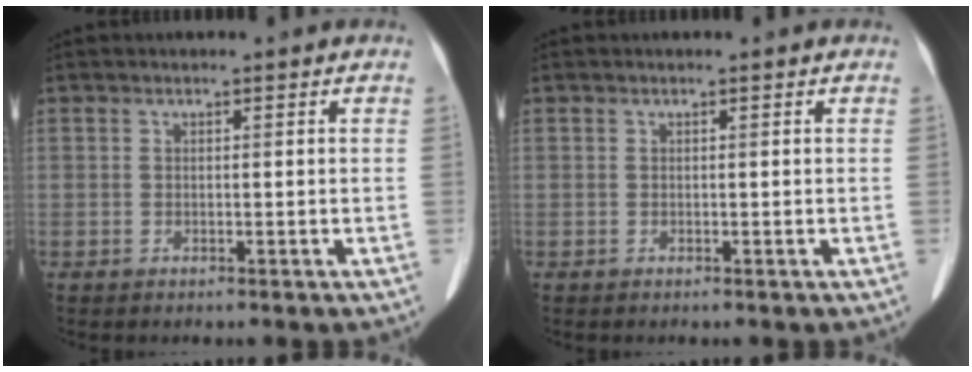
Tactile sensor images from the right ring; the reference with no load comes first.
{"total": 0.0}